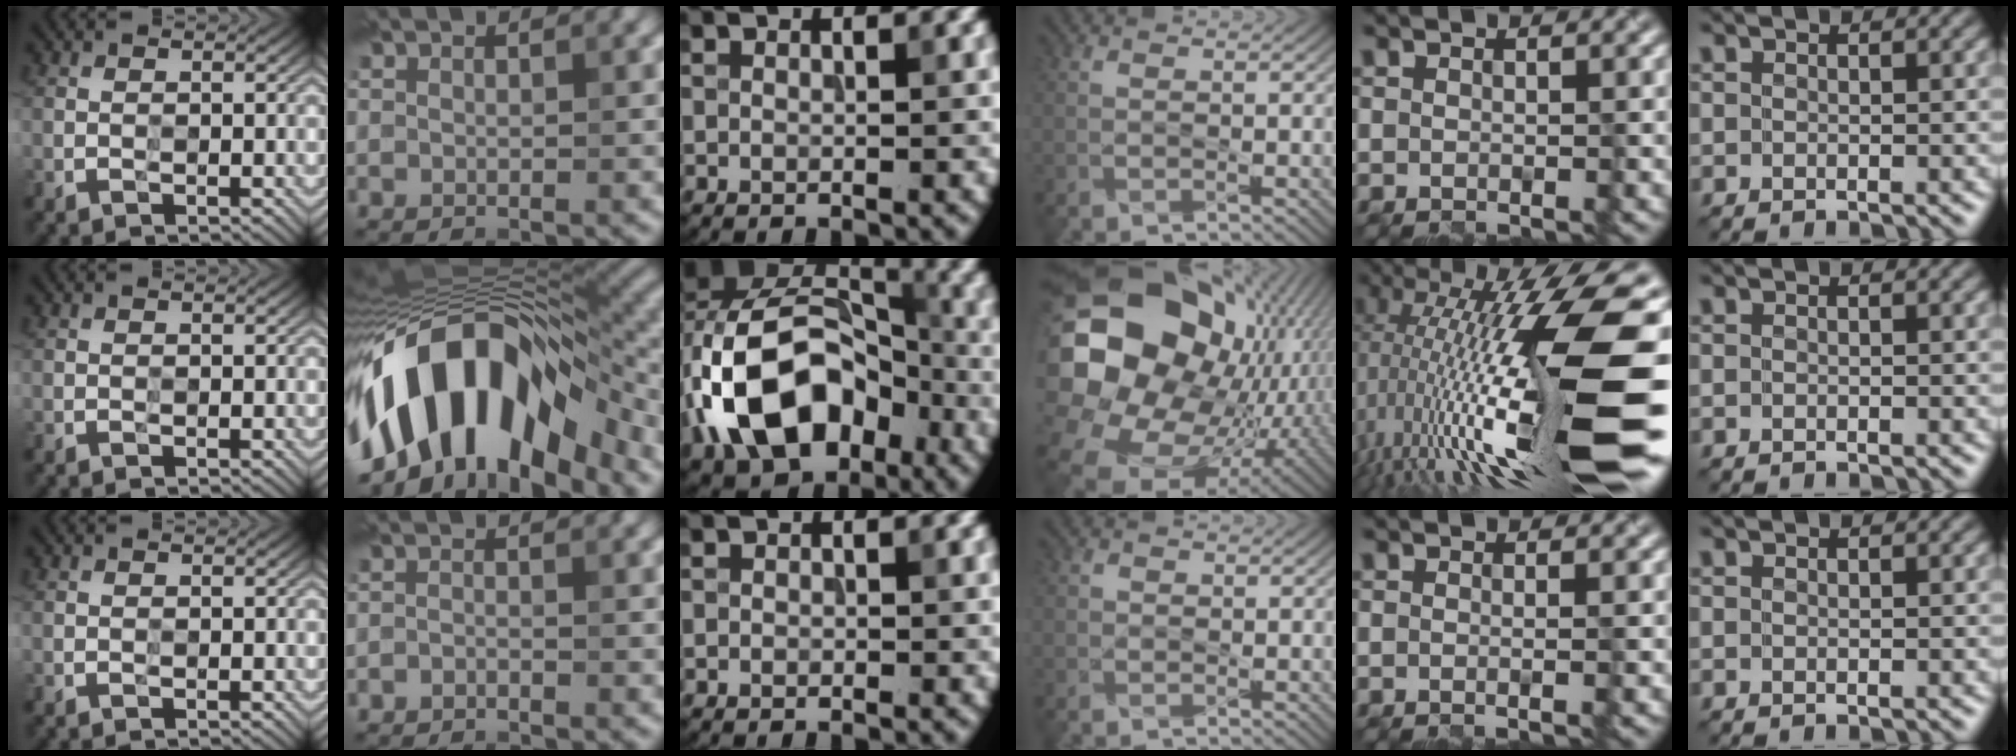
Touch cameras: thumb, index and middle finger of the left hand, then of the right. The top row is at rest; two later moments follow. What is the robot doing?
{"motion": "wipe", "object": "plastic plate"}